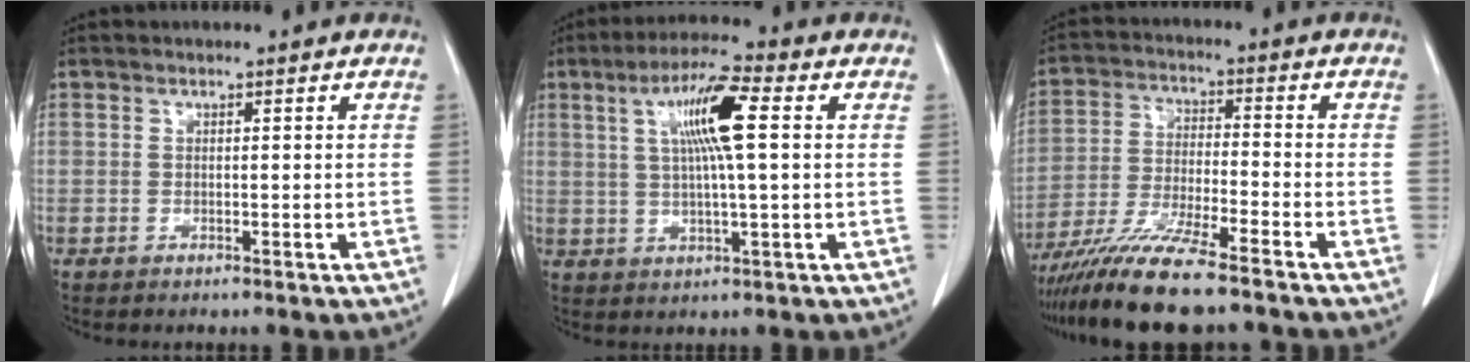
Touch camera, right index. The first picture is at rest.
{"total": 9.6, "force": [2.4, 0.6, 9.3], "torque": [-0.171, 0.011, 0.041]}
{"total": 11.6, "force": [-9.4, 0.0, 6.9], "torque": [-0.127, -0.030, -0.167]}